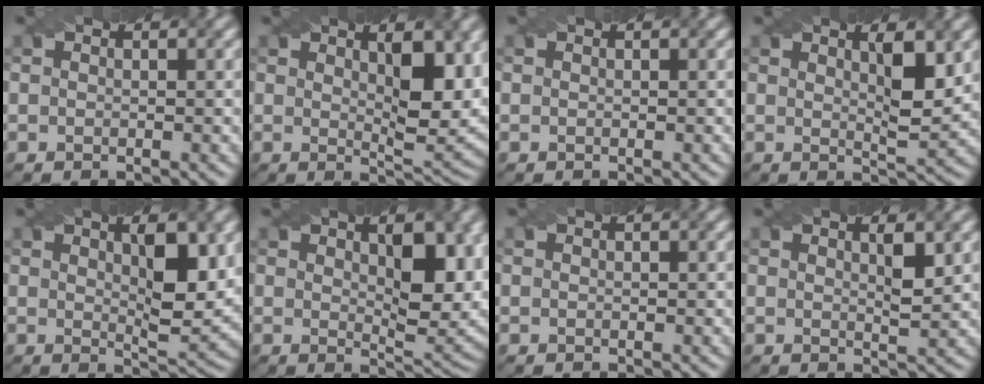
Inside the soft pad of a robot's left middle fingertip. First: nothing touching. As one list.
[{"total": 6.2, "force": [2.0, 1.9, 5.5], "torque": [-0.077, -0.010, 0.035]}, {"total": 0.0}, {"total": 3.7, "force": [1.5, 0.7, 3.3], "torque": [-0.051, -0.011, 0.026]}, {"total": 5.4, "force": [1.7, 1.4, 4.9], "torque": [-0.070, -0.009, 0.030]}, {"total": 7.3, "force": [2.2, 2.9, 6.4], "torque": [-0.087, -0.005, 0.038]}, {"total": 0.0}, {"total": 1.9, "force": [0.8, 0.3, 1.7], "torque": [-0.024, -0.004, 0.013]}]